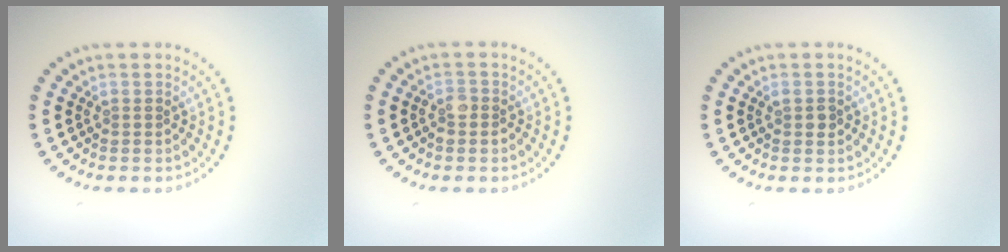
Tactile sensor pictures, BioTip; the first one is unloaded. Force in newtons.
{"total": 1.3, "press": 1.2, "slide": 0.5}
{"total": 1.0, "press": 1.0, "slide": 0.2}